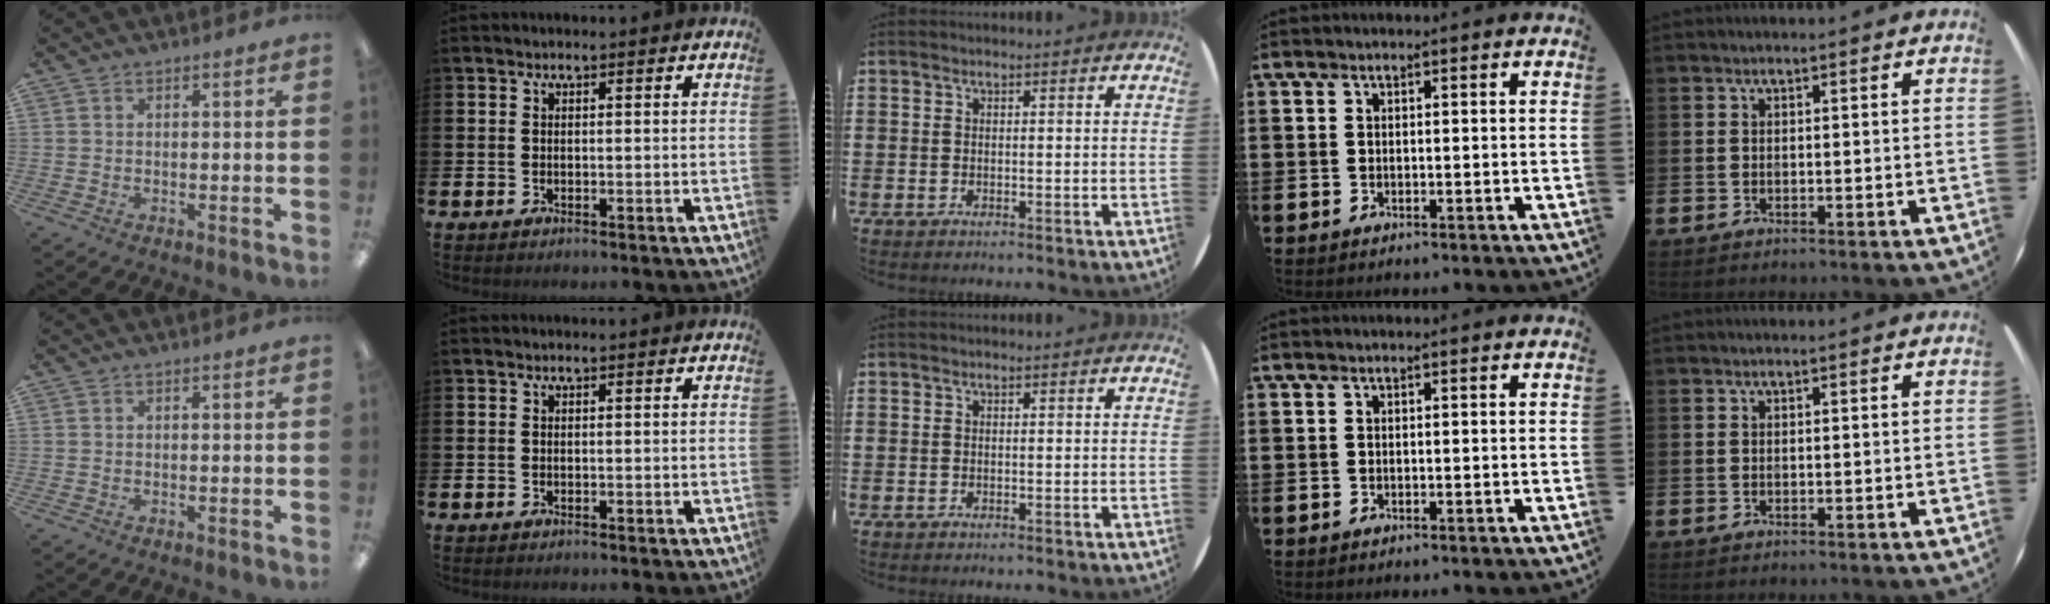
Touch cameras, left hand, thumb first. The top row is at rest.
{}